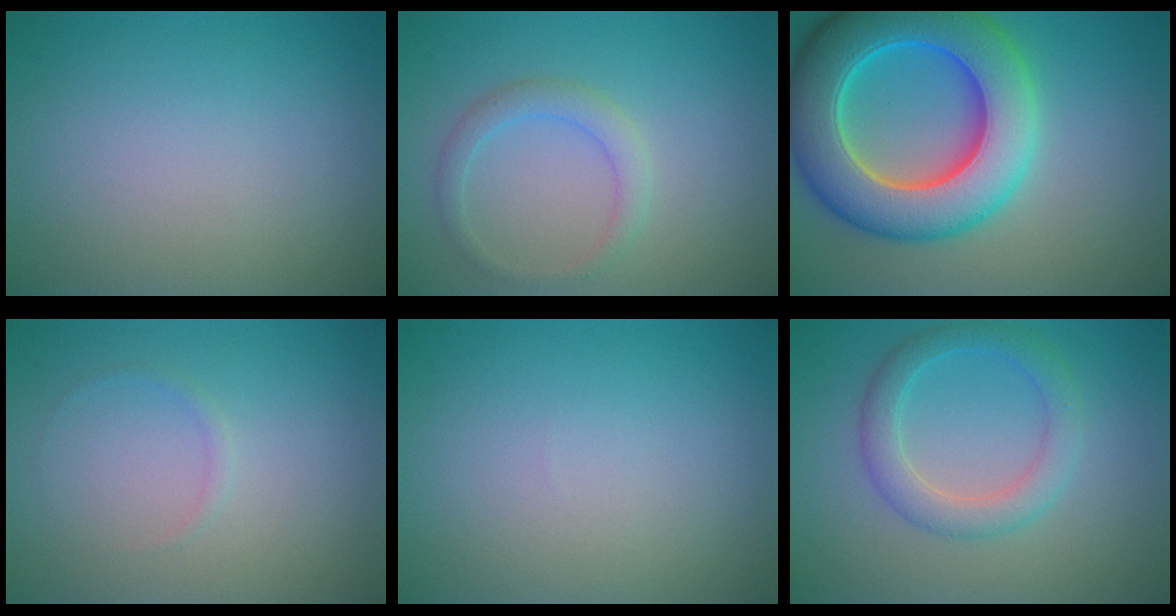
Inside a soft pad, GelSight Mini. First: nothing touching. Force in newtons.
{"total": 2.0, "press": 2.0, "slide": 0.1}
{"total": 11.7, "press": 11.7, "slide": 0.2}
{"total": 0.6, "press": 0.6, "slide": 0.1}
{"total": 0.0}
{"total": 3.3, "press": 3.3, "slide": 0.1}